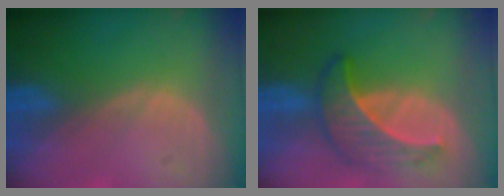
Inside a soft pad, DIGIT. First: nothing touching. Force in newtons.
{"total": 6.9, "press": 6.3, "slide": 2.9}